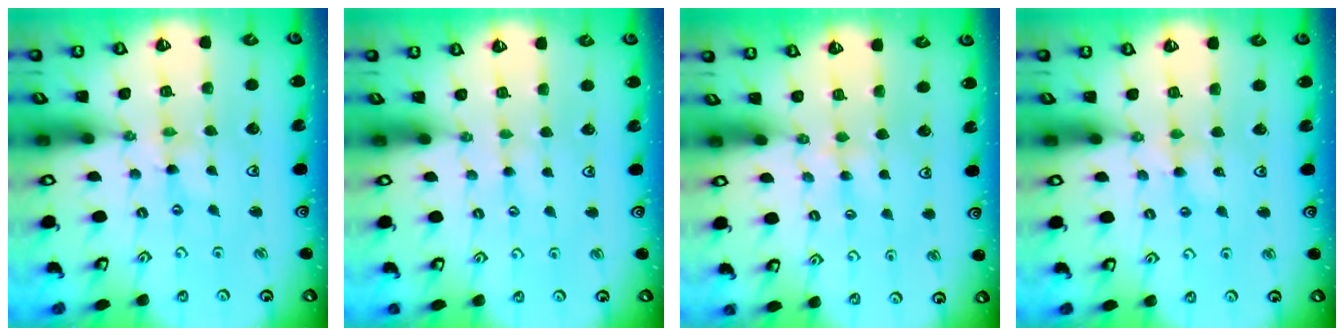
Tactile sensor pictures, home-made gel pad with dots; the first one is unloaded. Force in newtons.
{"total": 1.4, "press": 1.4, "slide": 0.2}
{"total": 3.5, "press": 3.4, "slide": 0.4}
{"total": 2.2, "press": 2.1, "slide": 0.4}